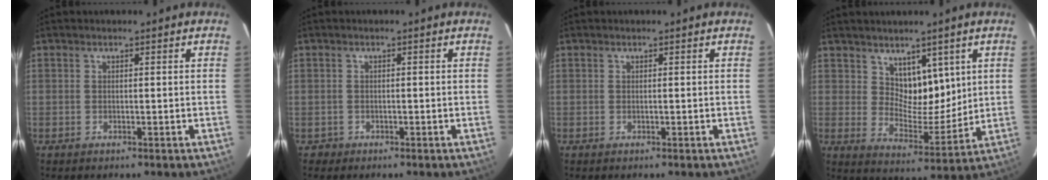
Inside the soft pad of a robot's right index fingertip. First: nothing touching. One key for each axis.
{"total": 1.4, "fx": -0.7, "fy": 1.2, "fz": -0.4, "tx": 0.001, "ty": 0.007, "tz": -0.017}
{"total": 0.0}
{"total": 7.0, "fx": 3.8, "fy": 4.2, "fz": 4.1, "tx": -0.061, "ty": -0.006, "tz": 0.075}